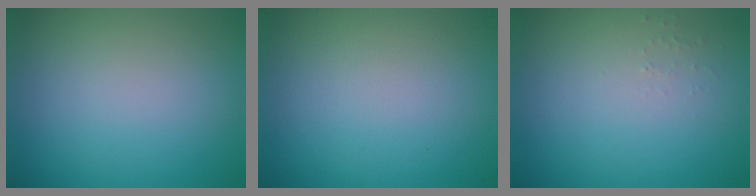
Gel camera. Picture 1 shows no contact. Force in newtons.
{"total": 0.0}
{"total": 0.5, "press": 0.5, "slide": 0.1}